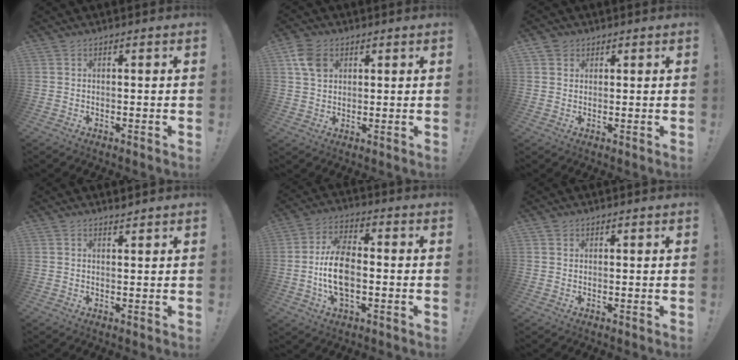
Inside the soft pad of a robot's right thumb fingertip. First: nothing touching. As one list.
[{"total": 7.5, "force": [2.9, 5.6, 4.0], "torque": [-0.065, 0.004, 0.061]}, {"total": 2.7, "force": [1.6, 2.1, 0.3], "torque": [-0.011, -0.001, 0.030]}, {"total": 1.4, "force": [1.3, -0.2, 0.1], "torque": [0.013, -0.014, 0.022]}, {"total": 12.7, "force": [-2.1, 7.2, 10.2], "torque": [-0.198, 0.008, -0.037]}, {"total": 0.8, "force": [0.5, 0.6, 0.0], "torque": [0.001, 0.000, 0.010]}]